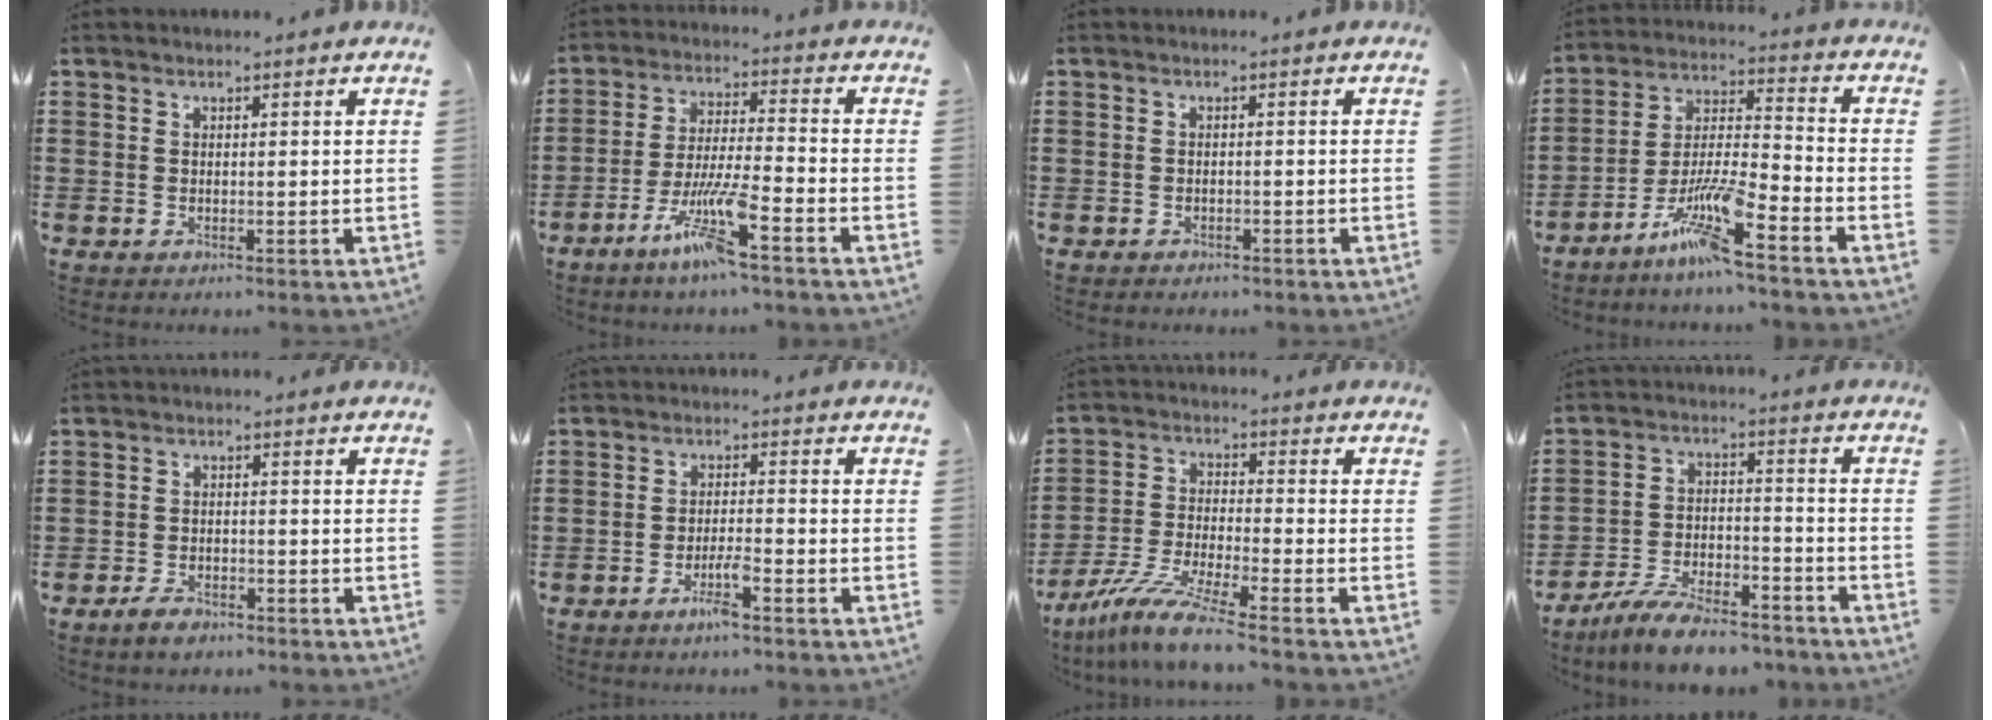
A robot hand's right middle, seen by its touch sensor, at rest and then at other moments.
{"total": 9.1, "force": [-5.6, 0.8, 7.1], "torque": [-0.148, -0.008, -0.108]}
{"total": 0.8, "force": [-0.7, 0.3, 0.0], "torque": [-0.001, 0.002, -0.017]}
{"total": 10.2, "force": [-7.2, 0.6, 7.1], "torque": [-0.156, -0.010, -0.145]}
{"total": 2.6, "force": [-2.1, 1.0, 1.2], "torque": [-0.030, 0.003, -0.043]}
{"total": 3.9, "force": [-2.6, 0.3, 2.9], "torque": [-0.063, -0.004, -0.049]}
{"total": 9.2, "force": [-7.8, -0.1, 4.8], "torque": [-0.101, -0.005, -0.154]}
{"total": 8.7, "force": [-7.8, 1.6, 3.4], "torque": [-0.065, 0.018, -0.150]}